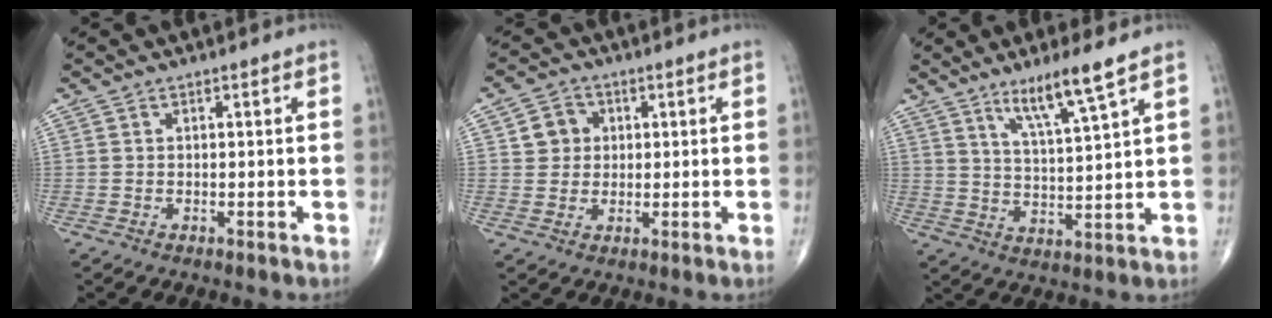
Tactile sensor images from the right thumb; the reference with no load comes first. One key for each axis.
{"total": 5.0, "fx": 1.1, "fy": 4.6, "fz": 1.7, "tx": 0.000, "ty": 0.002, "tz": 0.014}
{"total": 8.9, "fx": 5.9, "fy": 0.3, "fz": 6.7, "tx": -0.123, "ty": -0.039, "tz": 0.110}